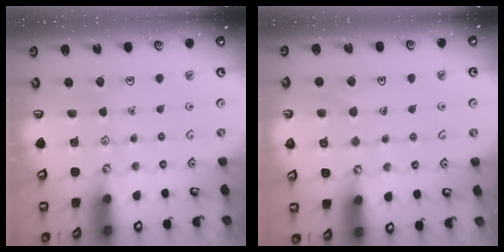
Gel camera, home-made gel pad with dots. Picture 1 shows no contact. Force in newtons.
{"total": 6.5, "press": 6.5, "slide": 0.5}